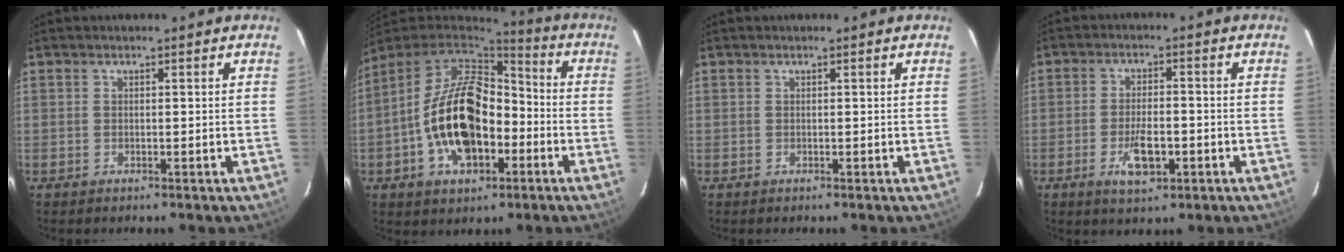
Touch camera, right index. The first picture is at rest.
{"total": 17.9, "force": [-4.7, 10.3, 13.9], "torque": [-0.281, 0.008, -0.076]}
{"total": 0.0}
{"total": 6.8, "force": [-2.6, 2.7, 5.7], "torque": [-0.112, -0.007, -0.041]}